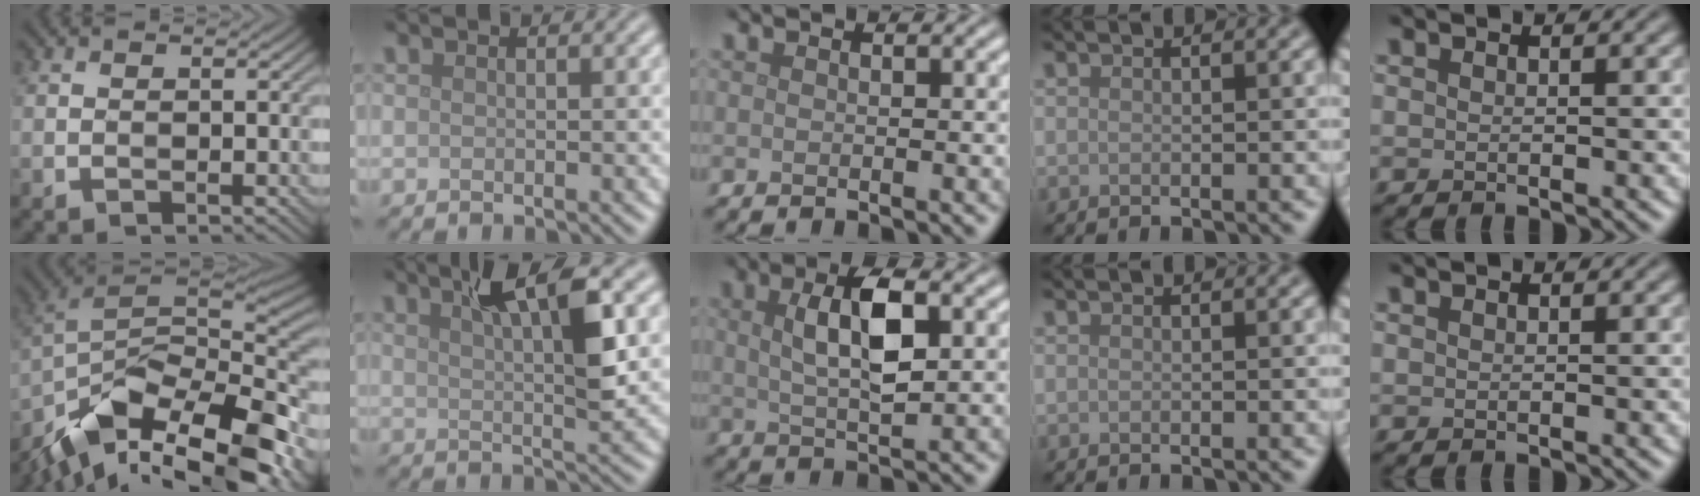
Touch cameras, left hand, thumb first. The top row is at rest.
{"thumb": {"total": 15.8, "force": [-9.2, 7.4, 10.5], "torque": [-0.224, -0.009, -0.161]}, "index": {"total": 6.6, "force": [2.9, 1.5, 5.7], "torque": [-0.089, 0.006, 0.045]}, "middle": {"total": 5.1, "force": [1.3, 1.7, 4.6], "torque": [-0.089, 0.006, 0.023]}}